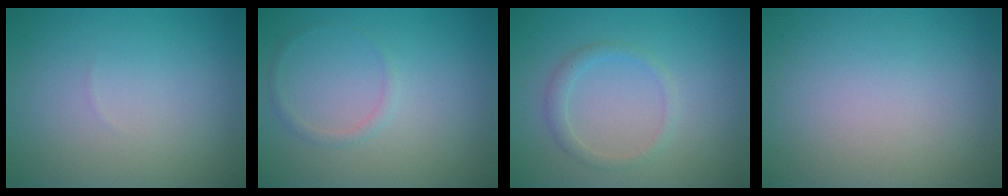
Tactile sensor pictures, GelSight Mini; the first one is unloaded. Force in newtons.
{"total": 0.8, "press": 0.8, "slide": 0.0}
{"total": 1.5, "press": 1.5, "slide": 0.1}
{"total": 0.0}